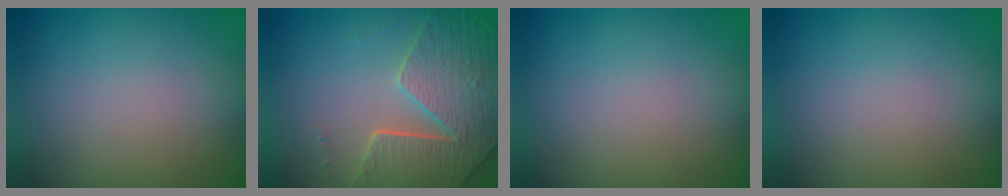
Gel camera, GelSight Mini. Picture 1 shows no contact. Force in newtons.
{"total": 6.9, "press": 5.4, "slide": 4.4}
{"total": 0.0}
{"total": 0.0}